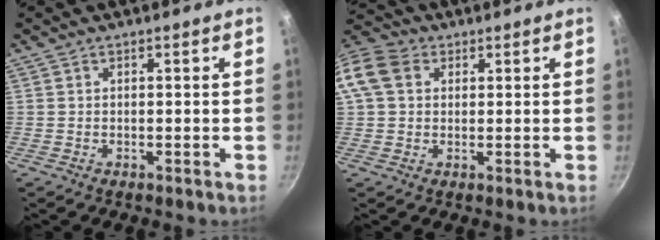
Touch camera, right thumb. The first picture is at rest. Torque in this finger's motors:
{"motor_torque": [-0.39, 0.56, 0.24, -0.23, 0.20]}